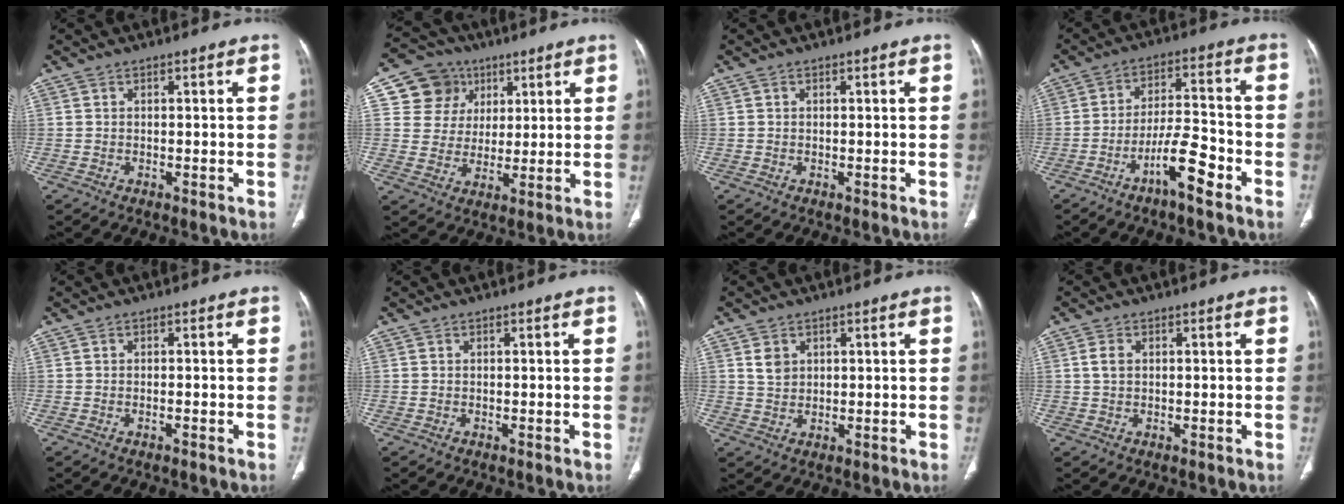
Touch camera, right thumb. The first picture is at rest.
{"total": 10.5, "force": [4.3, 9.3, 2.1], "torque": [0.004, -0.010, 0.077]}
{"total": 0.0}
{"total": 9.3, "force": [-5.3, 2.1, 7.3], "torque": [-0.128, 0.039, -0.091]}
{"total": 0.6, "force": [-0.4, 0.1, 0.5], "torque": [-0.014, 0.004, -0.004]}
{"total": 0.0}
{"total": 3.1, "force": [1.3, 2.3, 1.5], "torque": [-0.016, -0.010, 0.032]}
{"total": 2.4, "force": [0.5, 1.6, 1.7], "torque": [-0.032, 0.002, 0.012]}